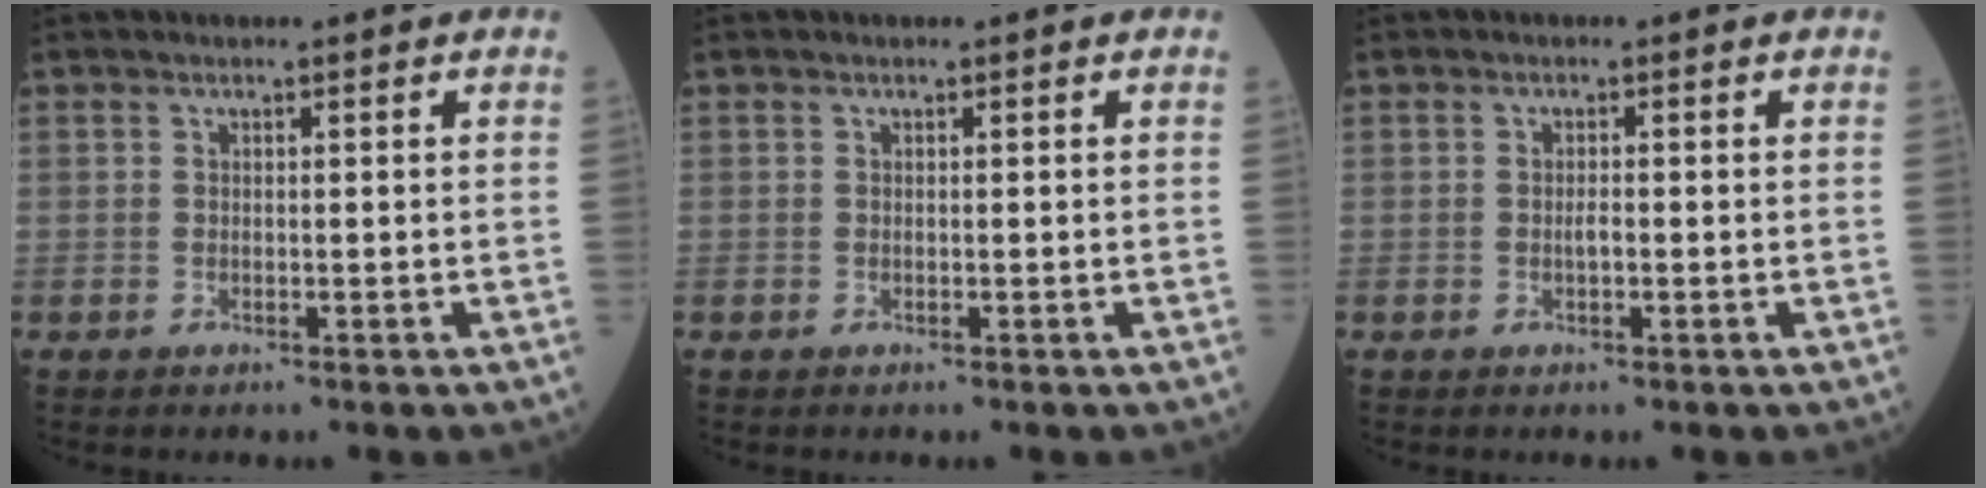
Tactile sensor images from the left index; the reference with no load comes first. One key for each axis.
{"total": 0.0}
{"total": 1.1, "fx": -0.4, "fy": 0.3, "fz": 0.9, "tx": -0.018, "ty": -0.001, "tz": -0.009}